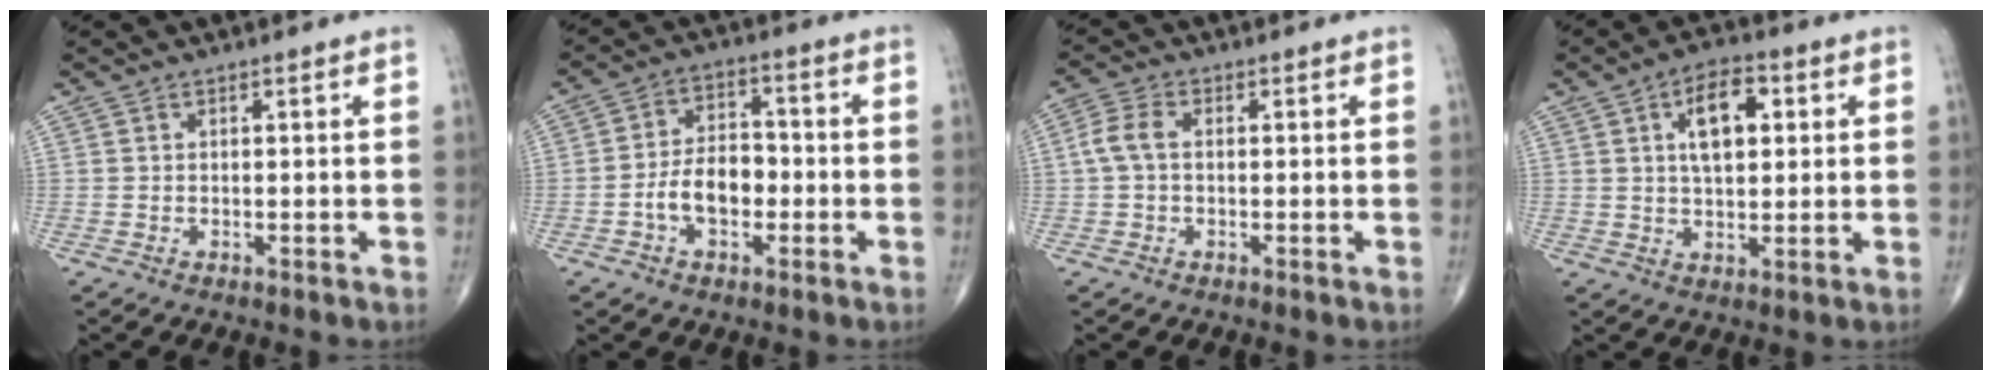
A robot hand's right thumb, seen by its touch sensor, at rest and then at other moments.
{"total": 8.3, "force": [-2.2, 5.1, 6.1], "torque": [-0.093, 0.029, -0.047]}
{"total": 4.3, "force": [0.1, 2.6, 3.4], "torque": [-0.078, 0.012, -0.003]}
{"total": 9.3, "force": [2.6, 4.8, 7.6], "torque": [-0.104, 0.004, 0.039]}